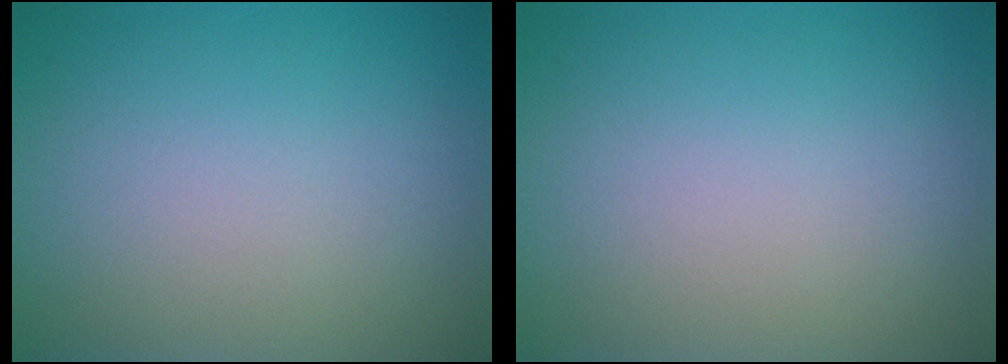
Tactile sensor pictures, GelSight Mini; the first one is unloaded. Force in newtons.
{"total": 0.0}